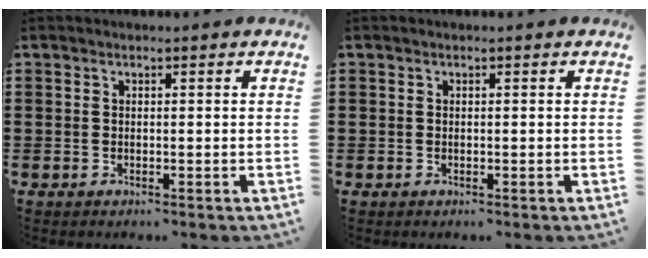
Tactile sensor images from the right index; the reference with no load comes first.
{"total": 0.0}